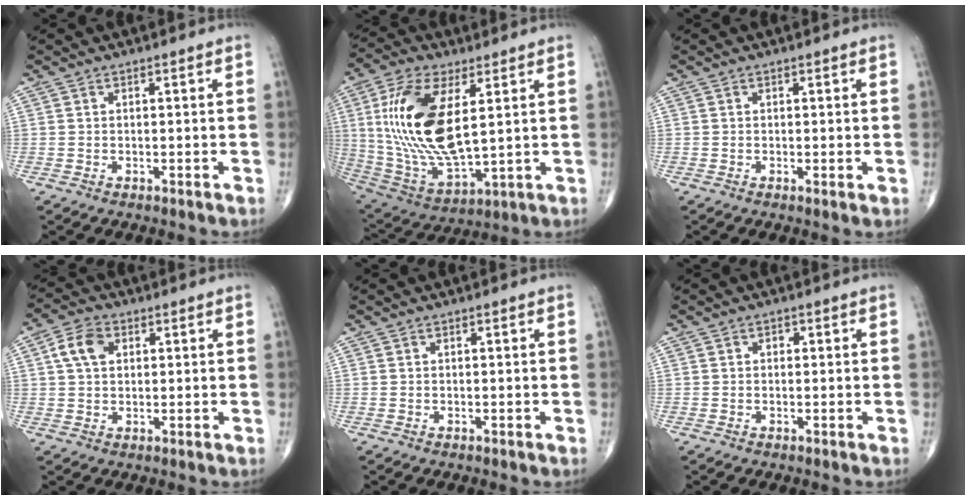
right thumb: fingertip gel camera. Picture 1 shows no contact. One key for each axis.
{"total": 20.3, "fx": 4.2, "fy": 9.0, "fz": 17.7, "tx": -0.359, "ty": -0.022, "tz": 0.088}
{"total": 0.8, "fx": 0.0, "fy": 0.1, "fz": 0.7, "tx": -0.015, "ty": -0.004, "tz": -0.003}
{"total": 5.9, "fx": 1.7, "fy": 4.0, "fz": 3.9, "tx": -0.068, "ty": 0.008, "tz": 0.028}
{"total": 0.0}
{"total": 0.8, "fx": 0.1, "fy": 0.7, "fz": 0.4, "tx": 0.002, "ty": 0.003, "tz": -0.002}